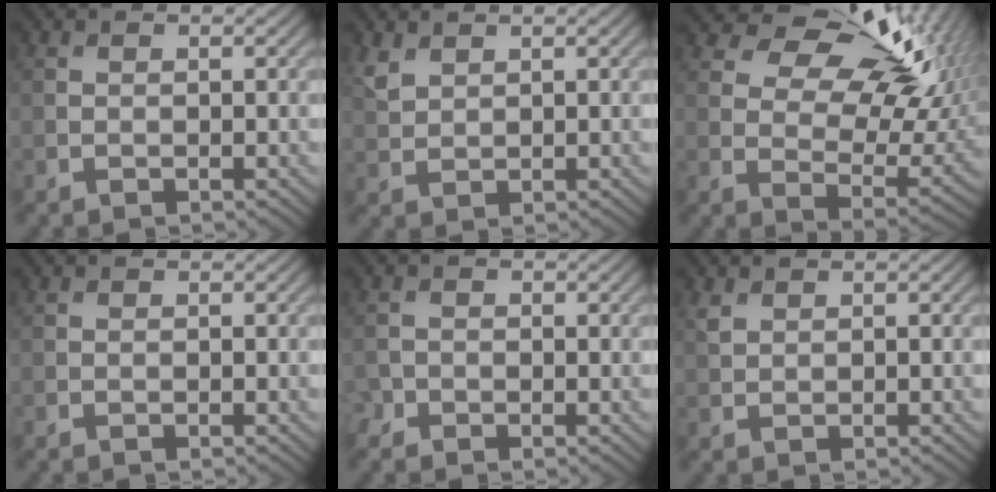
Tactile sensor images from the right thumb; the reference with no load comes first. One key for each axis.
{"total": 2.1, "fx": 1.5, "fy": 1.2, "fz": 0.9, "tx": -0.029, "ty": -0.001, "tz": 0.038}
{"total": 15.9, "fx": 8.1, "fy": 8.5, "fz": 10.7, "tx": -0.174, "ty": 0.016, "tz": 0.129}
{"total": 0.0}
{"total": 1.4, "fx": -0.8, "fy": 1.1, "fz": 0.2, "tx": -0.005, "ty": -0.002, "tz": -0.022}
{"total": 1.3, "fx": 0.9, "fy": 0.7, "fz": 0.6, "tx": -0.019, "ty": -0.001, "tz": 0.021}